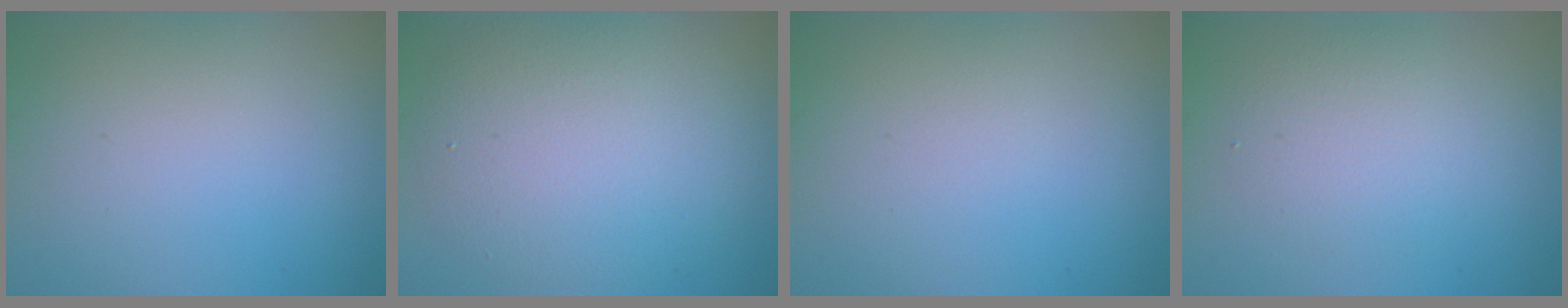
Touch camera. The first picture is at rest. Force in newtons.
{"total": 7.6, "press": 7.6, "slide": 0.4}
{"total": 0.0}
{"total": 2.8, "press": 2.8, "slide": 0.2}